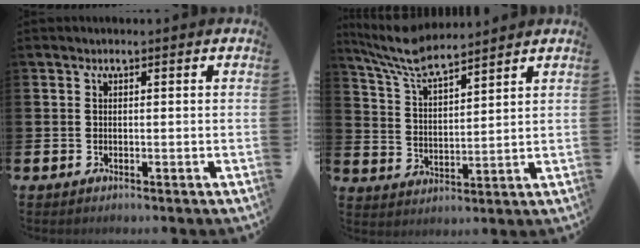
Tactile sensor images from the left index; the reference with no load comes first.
{"total": 7.3, "force": [6.8, 1.0, 2.5], "torque": [-0.077, -0.032, 0.124]}